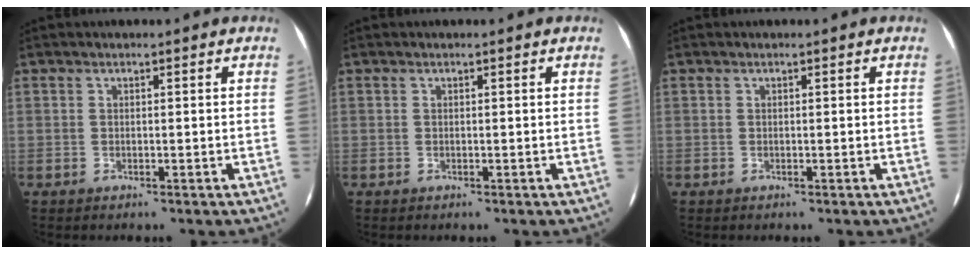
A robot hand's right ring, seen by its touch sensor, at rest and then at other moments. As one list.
[{"total": 0.0}, {"total": 0.0}]